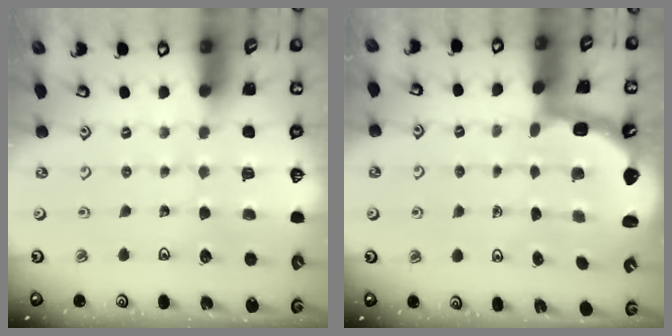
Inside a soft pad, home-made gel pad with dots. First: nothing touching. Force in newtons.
{"total": 2.5, "press": 2.1, "slide": 1.3}